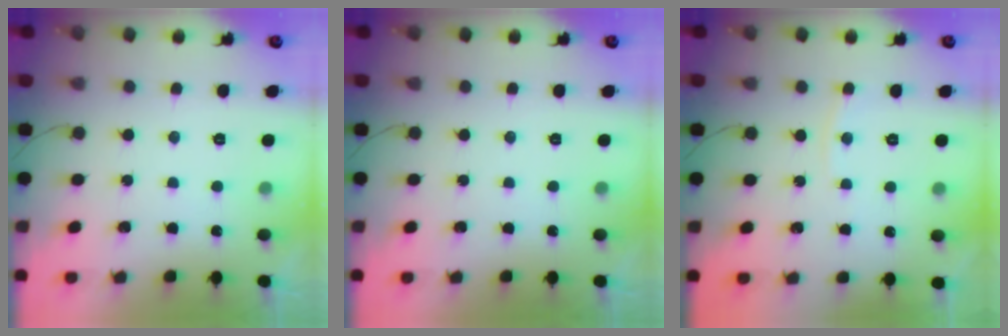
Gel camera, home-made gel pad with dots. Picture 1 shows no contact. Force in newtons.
{"total": 0.0}
{"total": 2.8, "press": 2.8, "slide": 0.3}